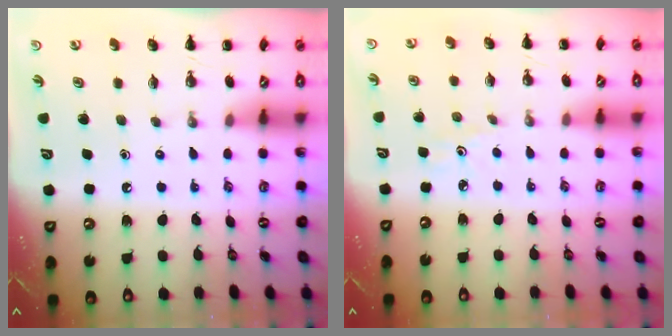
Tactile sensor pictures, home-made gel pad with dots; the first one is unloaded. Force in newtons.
{"total": 2.2, "press": 2.1, "slide": 0.7}